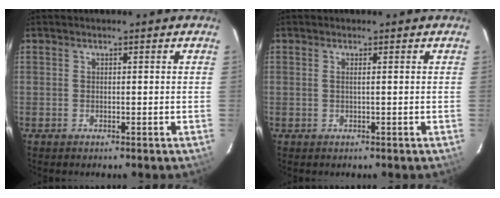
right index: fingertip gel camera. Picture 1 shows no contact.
{"total": 0.7, "force": [0.1, -0.3, 0.7], "torque": [-0.013, -0.001, 0.000]}